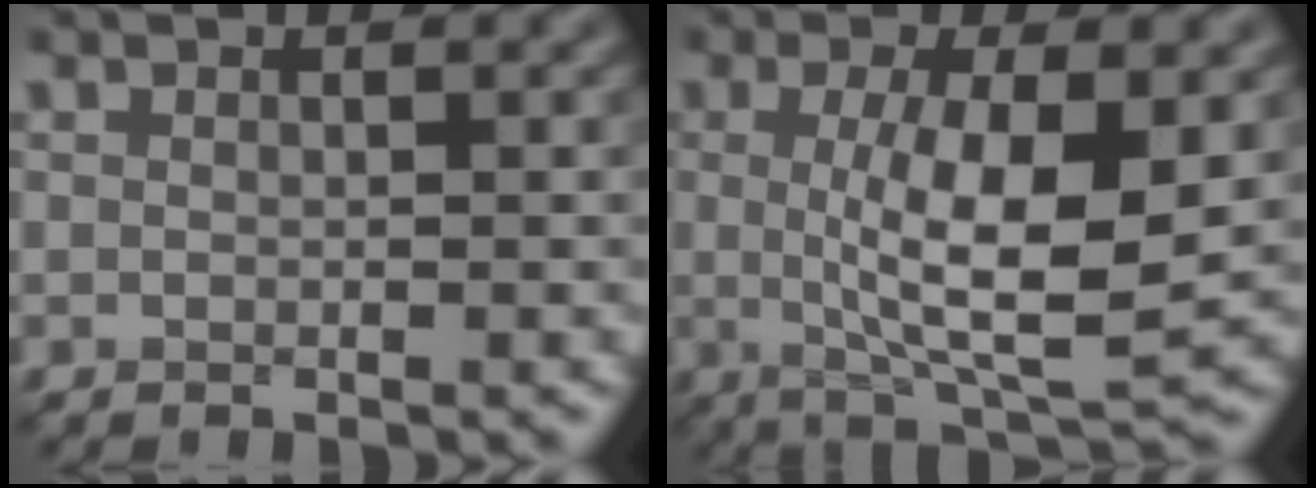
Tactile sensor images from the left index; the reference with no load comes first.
{"total": 8.0, "force": [0.2, 2.2, 7.7], "torque": [-0.126, -0.013, 0.009]}